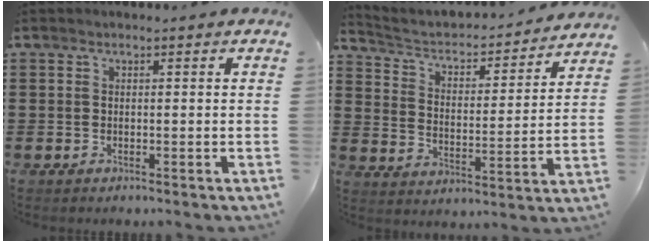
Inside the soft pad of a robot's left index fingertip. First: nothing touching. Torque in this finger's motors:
{"motor_torque": [1.10, 1.04, 0.41, 0.05]}